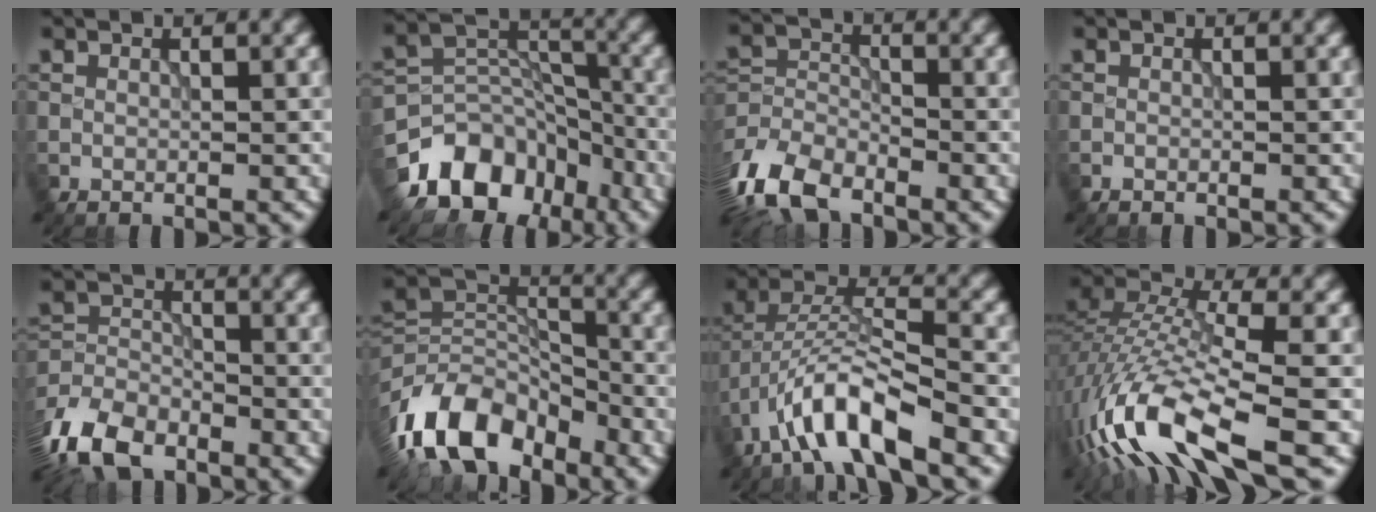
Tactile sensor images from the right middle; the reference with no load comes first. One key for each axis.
{"total": 9.9, "fx": -6.3, "fy": 6.5, "fz": 4.0, "tx": -0.062, "ty": 0.009, "tz": -0.115}
{"total": 7.2, "fx": -4.9, "fy": 3.7, "fz": 3.7, "tx": -0.078, "ty": -0.008, "tz": -0.109}
{"total": 0.0}
{"total": 7.2, "fx": -5.1, "fy": 3.7, "fz": 3.5, "tx": -0.072, "ty": -0.007, "tz": -0.110}
{"total": 10.8, "fx": -6.6, "fy": 6.0, "fz": 6.1, "tx": -0.104, "ty": -0.003, "tz": -0.138}
{"total": 8.4, "fx": -5.1, "fy": 2.3, "fz": 6.2, "tx": -0.111, "ty": 0.012, "tz": -0.100}
{"total": 13.4, "fx": -6.5, "fy": 4.3, "fz": 10.9, "tx": -0.229, "ty": 0.000, "tz": -0.124}